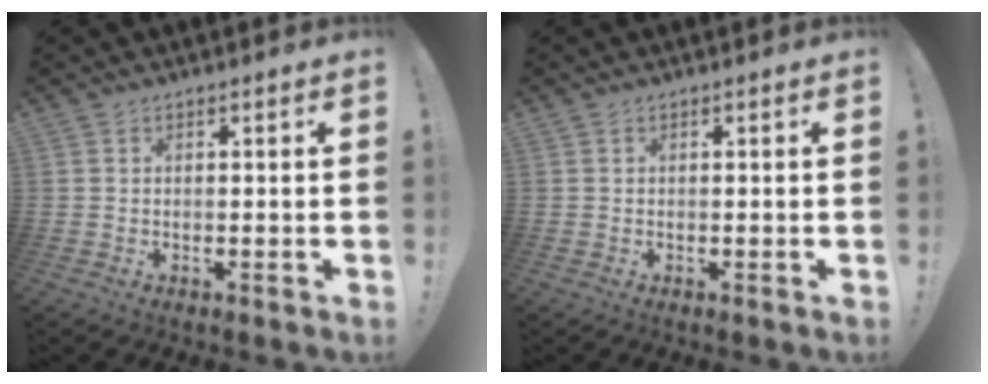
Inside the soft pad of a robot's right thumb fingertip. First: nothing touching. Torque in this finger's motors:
{"motor_torque": [0.00, 0.00, 0.03, -0.03, 0.00]}